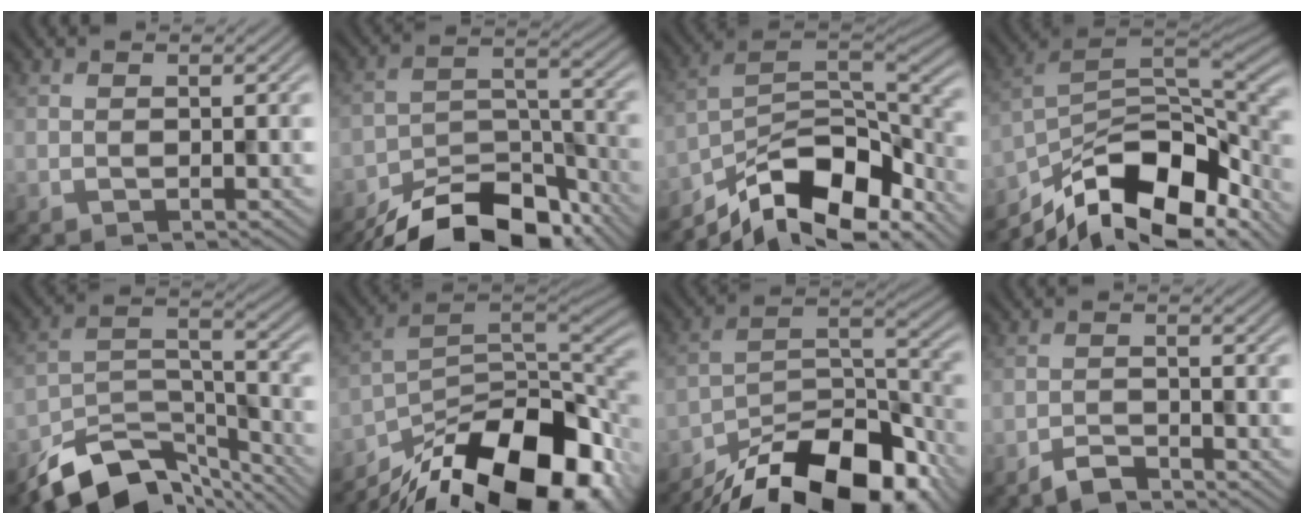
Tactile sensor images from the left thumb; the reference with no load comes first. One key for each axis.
{"total": 14.4, "fx": -11.8, "fy": 5.7, "fz": 6.0, "tx": -0.105, "ty": -0.017, "tz": -0.185}
{"total": 14.2, "fx": -10.5, "fy": 5.2, "fz": 8.0, "tx": -0.155, "ty": -0.006, "tz": -0.179}
{"total": 15.1, "fx": -9.6, "fy": 6.7, "fz": 9.6, "tx": -0.200, "ty": -0.016, "tz": -0.164}
{"total": 11.4, "fx": -9.3, "fy": 4.0, "fz": 5.1, "tx": -0.088, "ty": -0.005, "tz": -0.171}
{"total": 18.2, "fx": -12.1, "fy": 7.5, "fz": 11.2, "tx": -0.203, "ty": -0.032, "tz": -0.196}
{"total": 17.1, "fx": -13.4, "fy": 6.1, "fz": 8.7, "tx": -0.178, "ty": -0.019, "tz": -0.208}
{"total": 2.3, "fx": -2.1, "fy": 0.6, "fz": 0.9, "tx": -0.013, "ty": 0.004, "tz": -0.045}